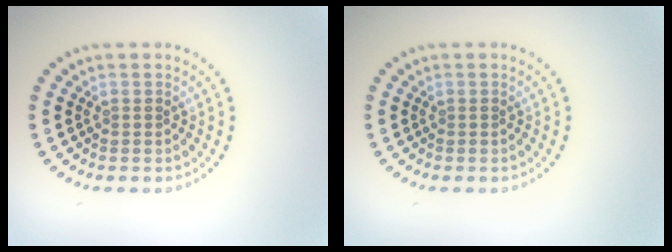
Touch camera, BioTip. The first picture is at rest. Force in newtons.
{"total": 0.0}